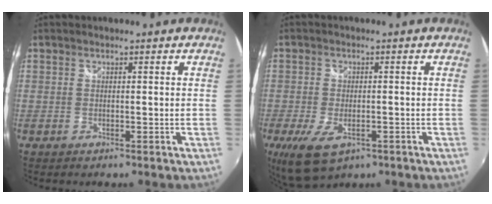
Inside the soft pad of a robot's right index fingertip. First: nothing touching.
{"total": 8.9, "force": [-4.2, 4.5, 6.4], "torque": [-0.143, -0.032, -0.073]}